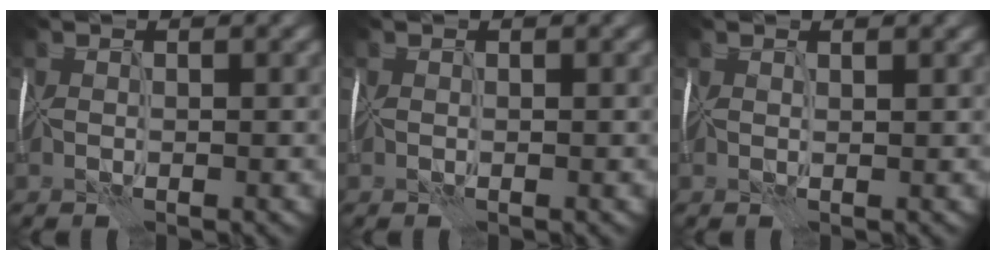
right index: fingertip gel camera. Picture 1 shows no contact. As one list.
[{"total": 0.0}, {"total": 0.7, "force": [0.6, 0.0, 0.3], "torque": [-0.003, 0.001, 0.008]}]